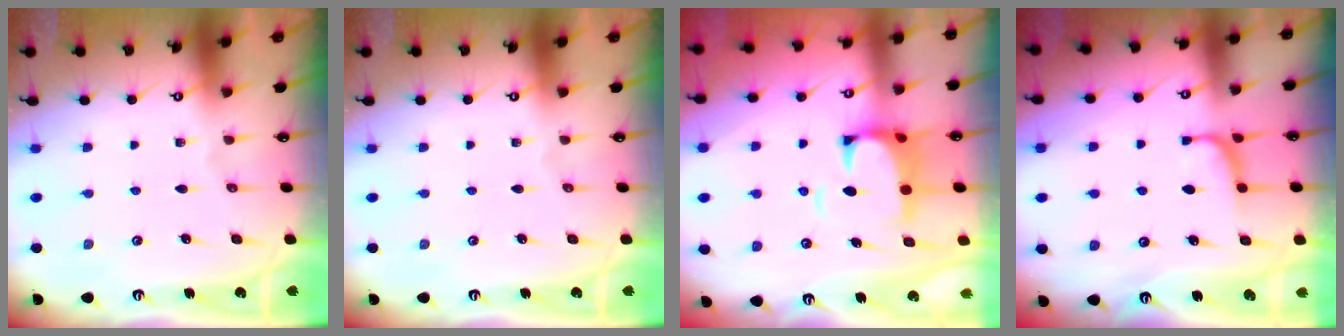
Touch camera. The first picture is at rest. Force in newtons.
{"total": 0.0}
{"total": 3.6, "press": 3.4, "slide": 1.3}
{"total": 2.2, "press": 2.2, "slide": 0.3}